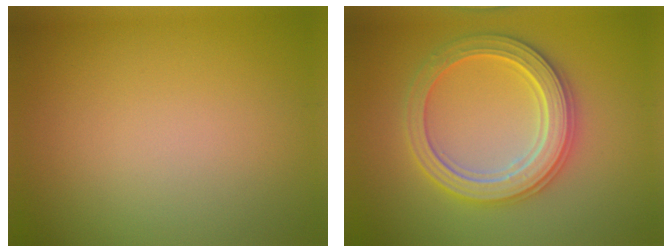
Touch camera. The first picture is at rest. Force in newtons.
{"total": 5.4, "press": 5.4, "slide": 0.9}